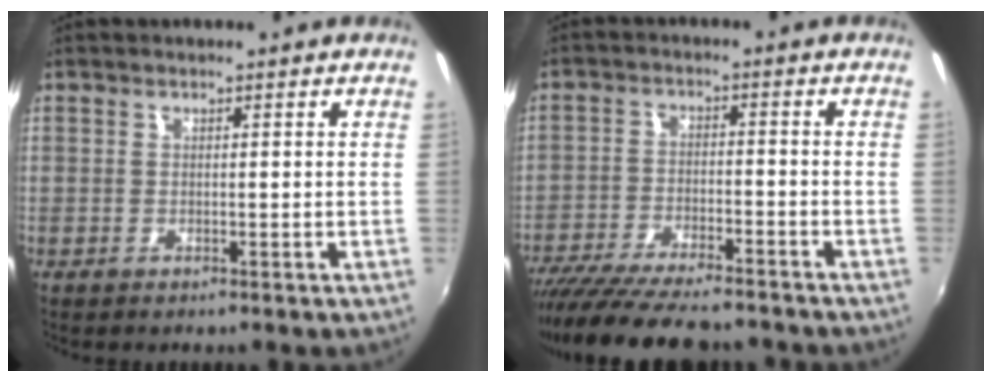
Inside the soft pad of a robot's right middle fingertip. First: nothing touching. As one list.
[{"total": 17.1, "force": [-14.8, 3.2, 8.1], "torque": [-0.163, -0.040, -0.237]}]